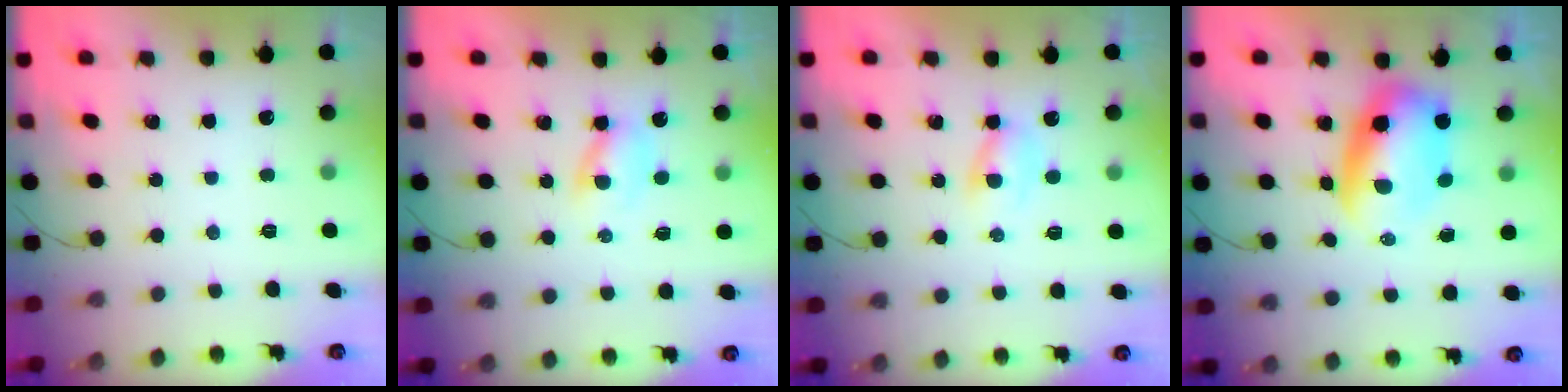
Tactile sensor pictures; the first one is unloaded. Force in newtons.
{"total": 2.3, "press": 2.0, "slide": 1.1}
{"total": 2.0, "press": 1.8, "slide": 0.9}
{"total": 7.3, "press": 7.1, "slide": 1.9}